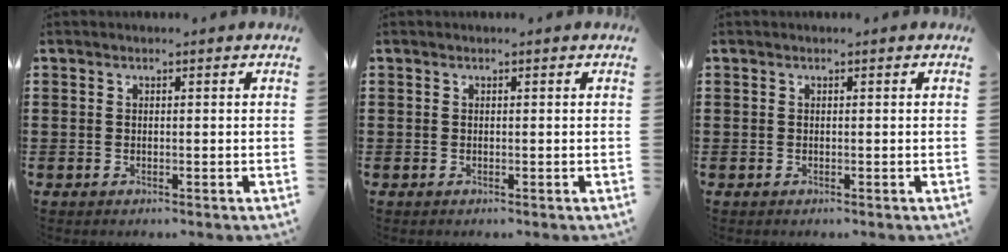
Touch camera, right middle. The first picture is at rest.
{"total": 0.0}
{"total": 0.0}